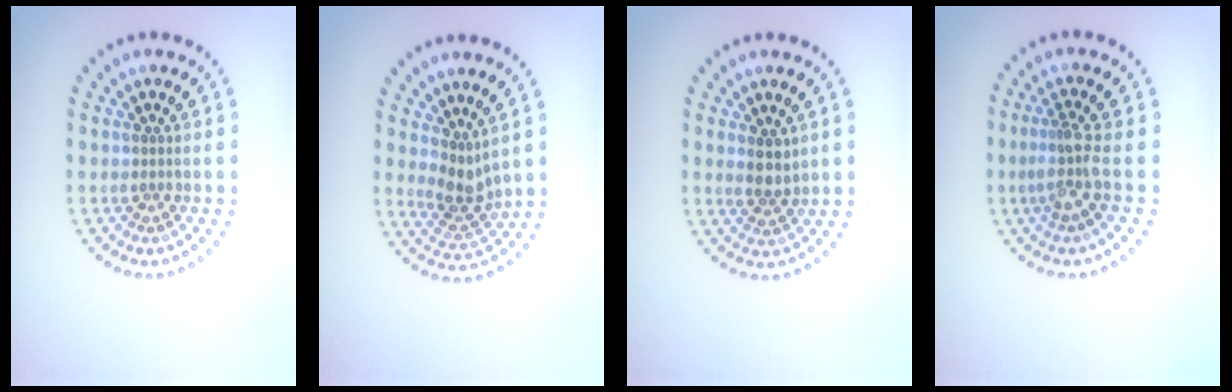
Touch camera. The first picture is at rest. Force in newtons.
{"total": 2.7, "press": 2.1, "slide": 1.7}
{"total": 2.2, "press": 1.9, "slide": 1.1}
{"total": 2.6, "press": 1.8, "slide": 1.8}